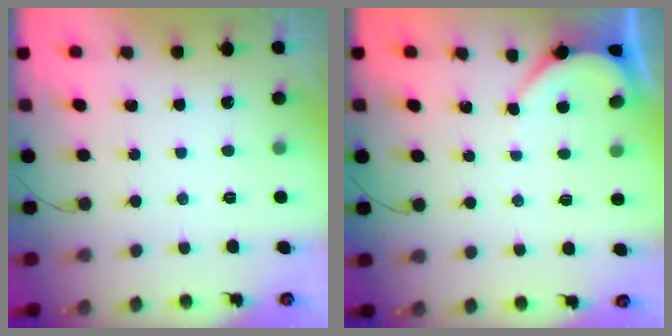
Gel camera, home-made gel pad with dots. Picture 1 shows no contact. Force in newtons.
{"total": 2.1, "press": 2.1, "slide": 0.3}